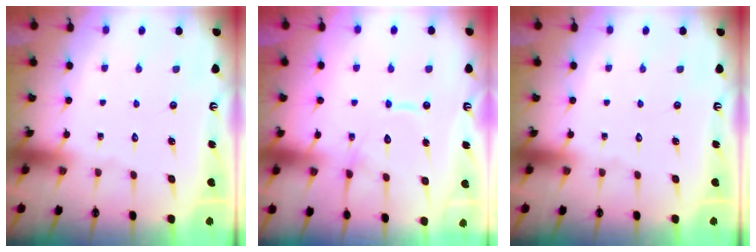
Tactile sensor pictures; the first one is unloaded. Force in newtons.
{"total": 12.3, "press": 12.3, "slide": 1.2}
{"total": 0.0}